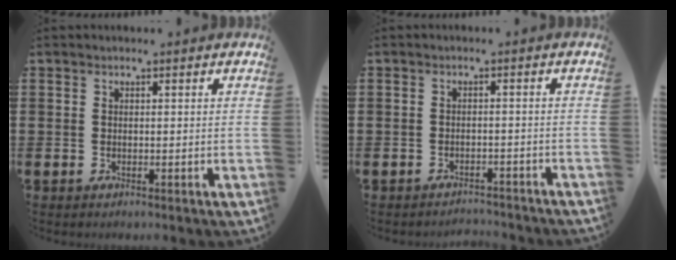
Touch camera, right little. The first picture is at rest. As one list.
[{"total": 1.6, "force": [-1.6, 0.0, -0.1], "torque": [-0.003, 0.004, -0.035]}]